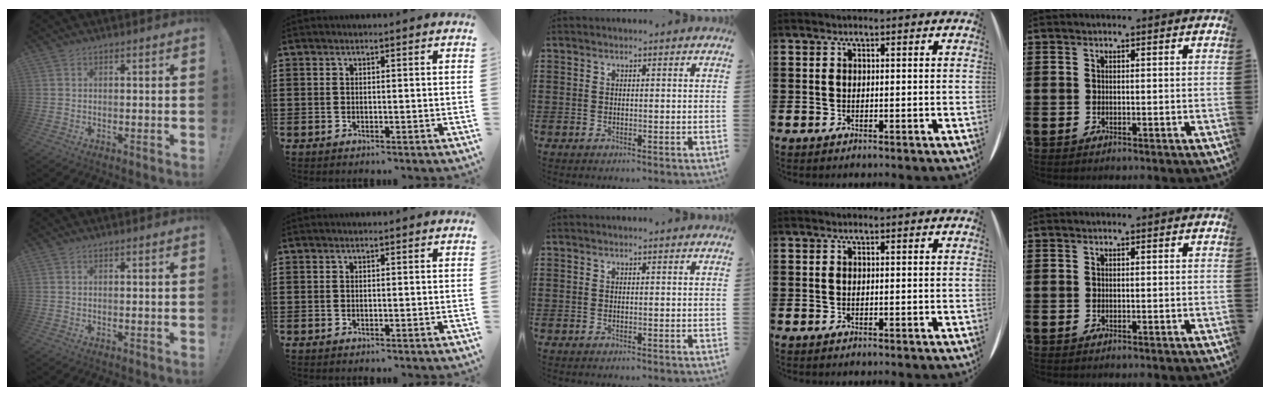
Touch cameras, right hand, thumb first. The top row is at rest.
{}